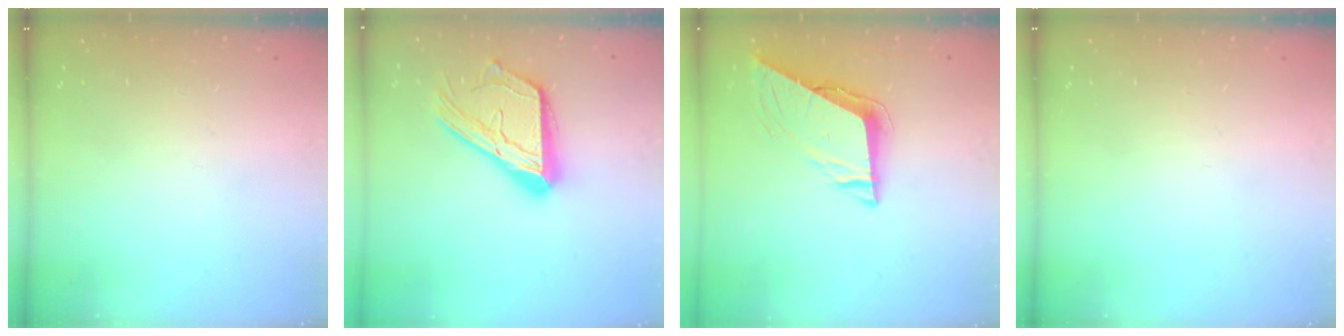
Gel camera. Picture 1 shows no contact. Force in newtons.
{"total": 20.1, "press": 20.1, "slide": 1.7}
{"total": 8.3, "press": 8.2, "slide": 0.4}
{"total": 0.0}